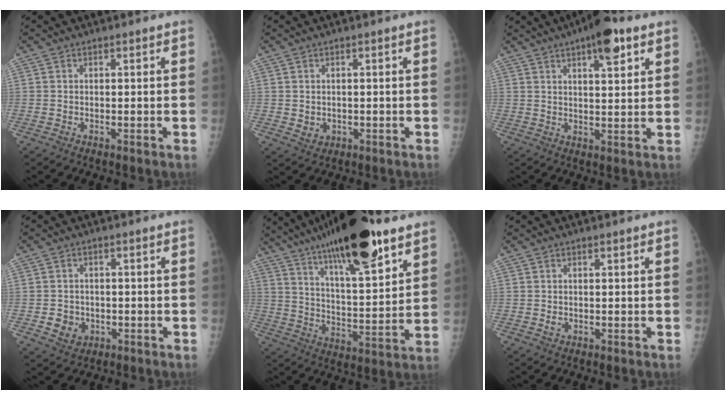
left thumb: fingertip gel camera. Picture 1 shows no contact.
{"total": 2.2, "force": [0.0, 2.0, 1.1], "torque": [-0.012, -0.002, 0.008]}
{"total": 9.2, "force": [5.2, 2.9, 7.0], "torque": [-0.090, -0.017, 0.073]}
{"total": 4.2, "force": [-0.9, 3.8, 1.7], "torque": [-0.014, 0.004, -0.006]}
{"total": 23.8, "force": [15.2, 5.9, 17.3], "torque": [-0.275, -0.050, 0.248]}
{"total": 1.1, "force": [0.2, 0.9, 0.6], "torque": [-0.007, 0.000, 0.006]}